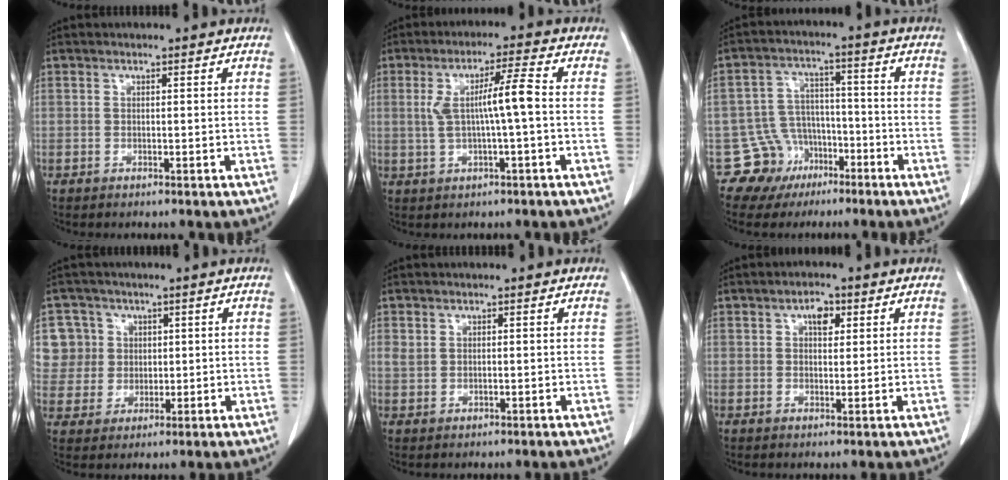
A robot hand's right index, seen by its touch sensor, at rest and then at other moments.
{"total": 6.7, "force": [0.1, 0.2, 6.7], "torque": [-0.126, 0.013, 0.004]}
{"total": 8.6, "force": [-4.9, 7.1, 0.0], "torque": [0.006, 0.035, -0.073]}
{"total": 8.6, "force": [2.4, 8.2, 0.5], "torque": [-0.010, 0.025, 0.056]}
{"total": 1.4, "force": [0.4, 1.1, 0.7], "torque": [-0.017, 0.006, 0.011]}
{"total": 3.0, "force": [1.3, 1.6, 2.2], "torque": [-0.034, 0.006, 0.019]}